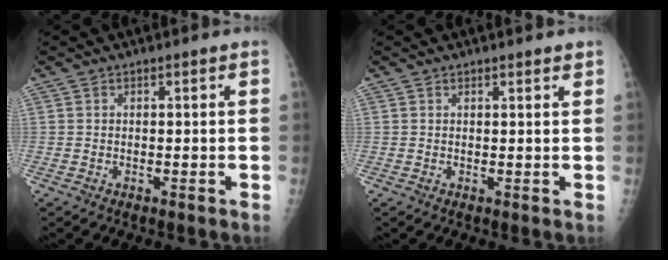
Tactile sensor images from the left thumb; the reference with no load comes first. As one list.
[{"total": 1.5, "force": [1.3, 0.3, 0.7], "torque": [-0.003, -0.002, 0.016]}]